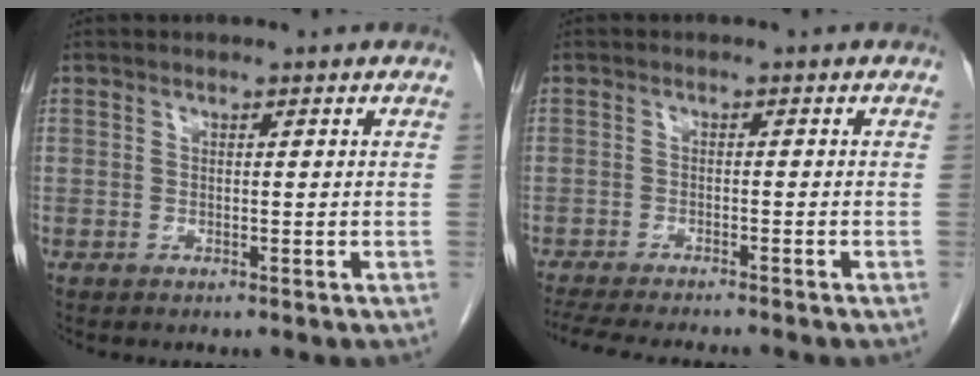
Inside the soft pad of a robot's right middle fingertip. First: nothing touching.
{"total": 11.0, "force": [-9.7, 1.3, 5.0], "torque": [-0.071, -0.016, -0.140]}